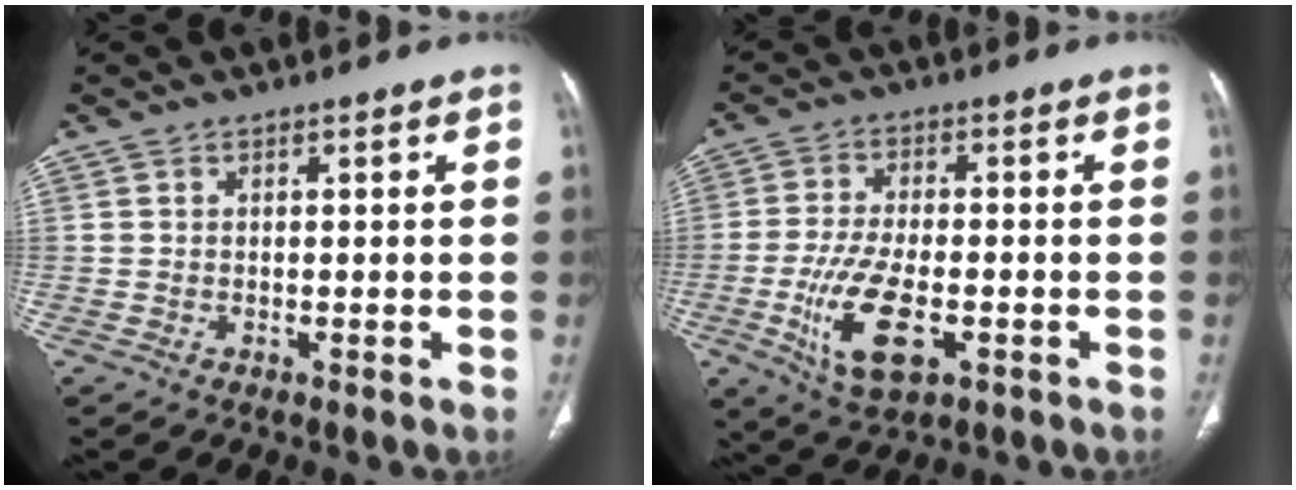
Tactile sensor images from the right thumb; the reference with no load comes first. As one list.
[{"total": 11.7, "force": [-3.7, 5.2, 9.8], "torque": [-0.193, 0.000, -0.061]}]